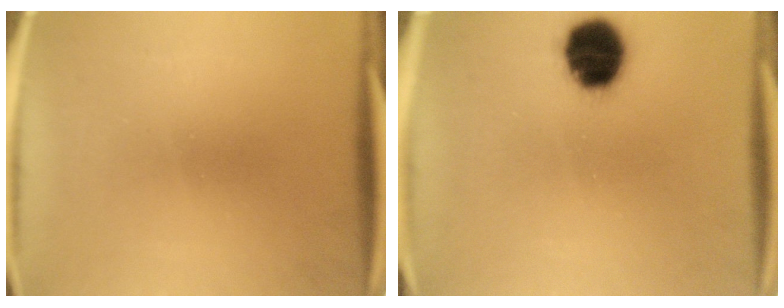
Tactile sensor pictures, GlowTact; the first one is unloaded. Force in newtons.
{"total": 12.8}